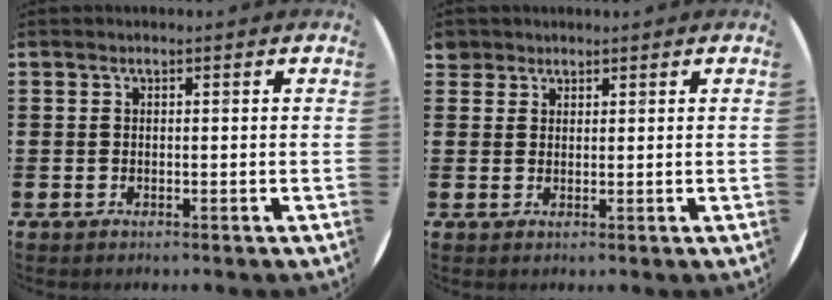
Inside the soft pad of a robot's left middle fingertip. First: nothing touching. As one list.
[{"total": 1.0, "force": [0.9, 0.5, 0.0], "torque": [-0.002, 0.002, 0.018]}]